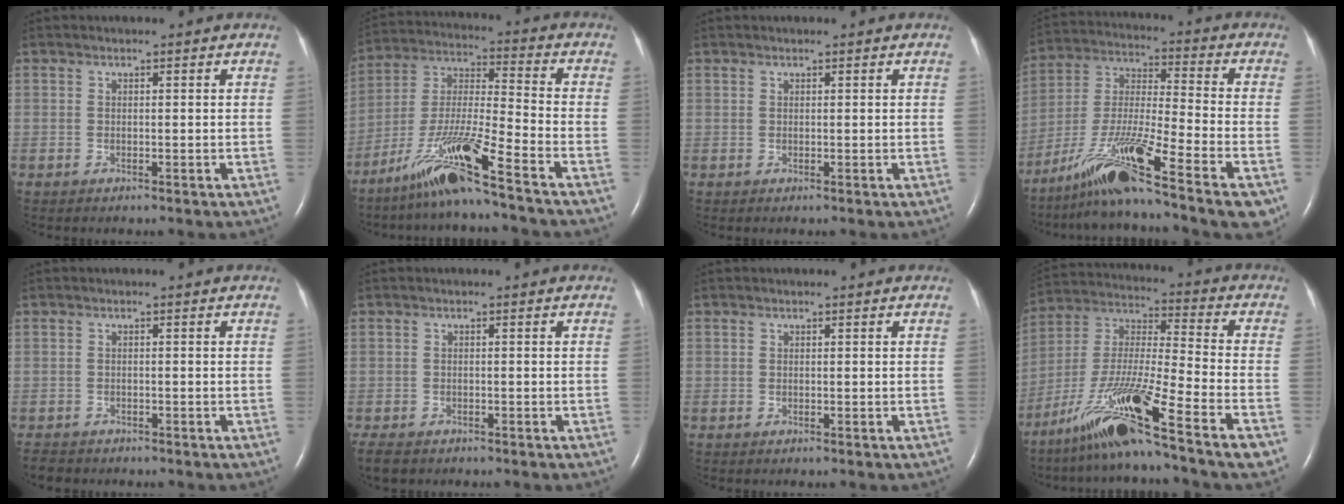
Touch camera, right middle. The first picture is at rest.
{"total": 13.7, "force": [-9.4, -0.9, 9.9], "torque": [-0.206, -0.023, -0.175]}
{"total": 0.0}
{"total": 20.3, "force": [-13.2, 0.9, 15.4], "torque": [-0.271, -0.022, -0.230]}
{"total": 2.5, "force": [-2.3, 0.9, 0.2], "torque": [-0.007, -0.006, -0.036]}
{"total": 3.8, "force": [-3.0, 1.7, 1.5], "torque": [-0.029, -0.007, -0.048]}
{"total": 0.0}
{"total": 19.4, "force": [-12.2, -0.5, 15.1], "torque": [-0.299, -0.036, -0.221]}